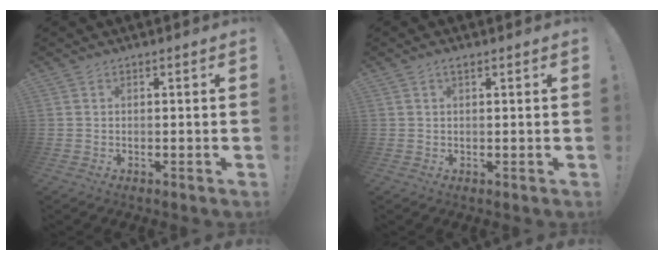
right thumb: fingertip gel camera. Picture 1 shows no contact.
{"total": 1.5, "force": [0.8, 0.4, 1.2], "torque": [-0.024, 0.000, 0.015]}